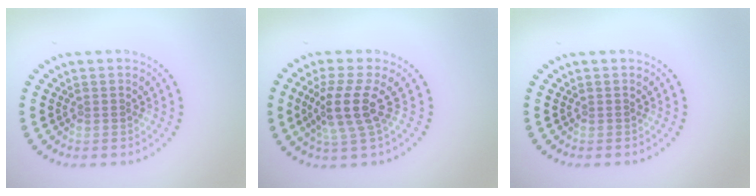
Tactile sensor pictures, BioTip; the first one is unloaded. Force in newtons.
{"total": 3.8, "press": 2.8, "slide": 2.5}
{"total": 0.0}